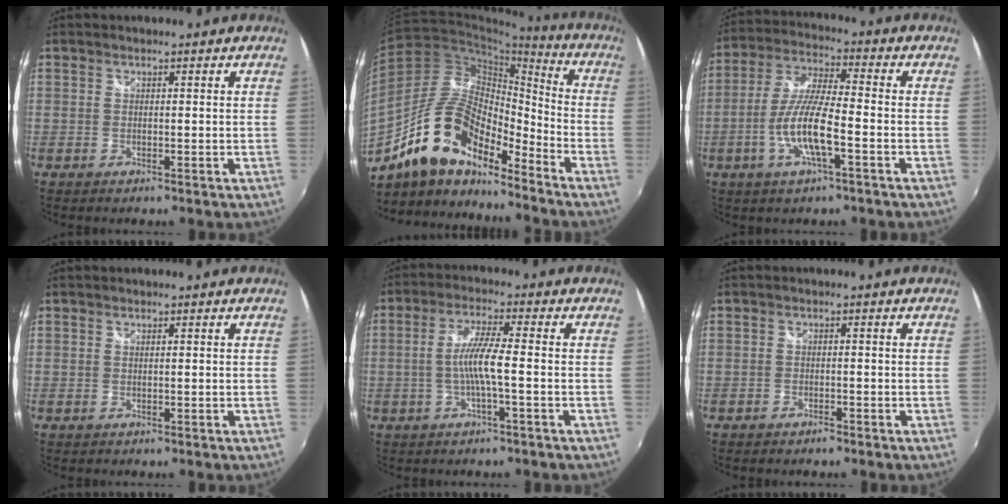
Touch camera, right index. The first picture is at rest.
{"total": 17.3, "force": [-12.7, 6.4, 9.9], "torque": [-0.187, 0.006, -0.245]}
{"total": 10.8, "force": [-3.8, 1.9, 9.9], "torque": [-0.208, -0.004, -0.072]}
{"total": 0.0}
{"total": 6.2, "force": [-1.4, -0.2, 6.0], "torque": [-0.123, 0.002, -0.025]}
{"total": 1.5, "force": [-1.3, 0.6, 0.5], "torque": [-0.012, -0.003, -0.023]}